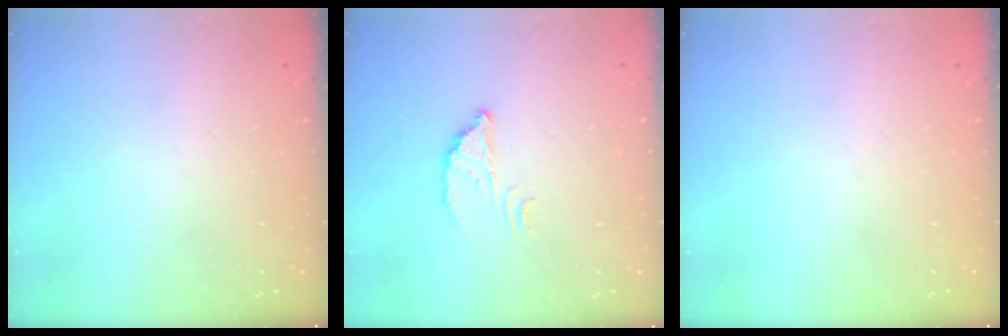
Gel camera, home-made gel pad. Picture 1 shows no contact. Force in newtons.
{"total": 3.3, "press": 3.2, "slide": 0.3}
{"total": 0.0}